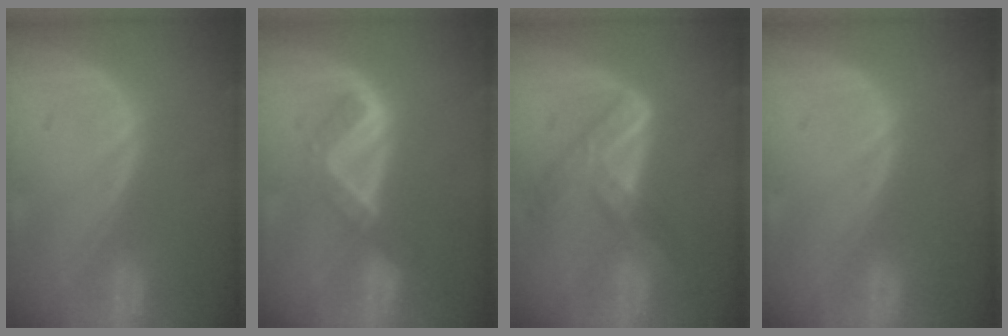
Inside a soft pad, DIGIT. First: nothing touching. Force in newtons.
{"total": 5.1, "press": 4.4, "slide": 2.7}
{"total": 7.2, "press": 6.2, "slide": 3.7}
{"total": 0.0}